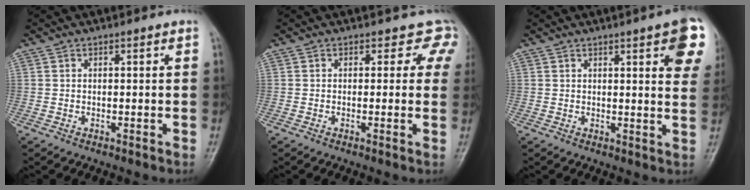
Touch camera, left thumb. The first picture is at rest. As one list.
[{"total": 3.9, "force": [2.7, 2.8, 0.5], "torque": [0.033, -0.010, 0.000]}, {"total": 10.5, "force": [4.8, 2.4, 9.0], "torque": [-0.083, -0.015, 0.052]}]